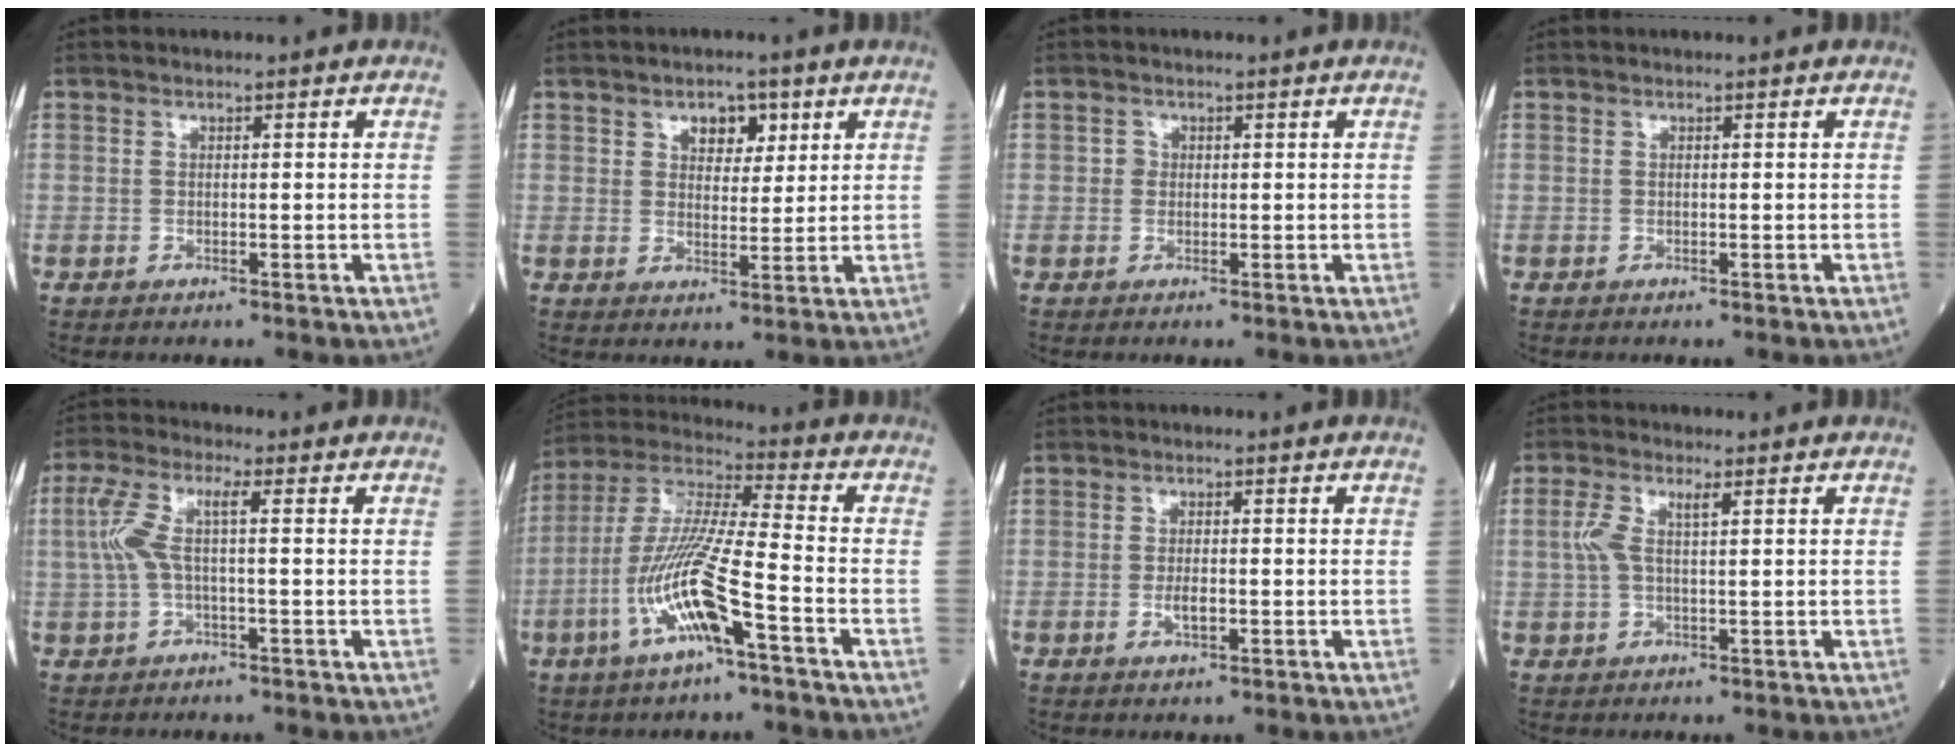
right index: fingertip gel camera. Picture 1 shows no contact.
{"total": 4.5, "force": [2.3, 2.6, 2.8], "torque": [-0.035, 0.005, 0.035]}
{"total": 0.6, "force": [0.1, 0.4, 0.4], "torque": [-0.013, 0.007, 0.003]}
{"total": 0.0}
{"total": 5.7, "force": [0.5, 1.3, 5.6], "torque": [-0.143, 0.027, 0.008]}
{"total": 14.1, "force": [-5.3, 1.1, 13.1], "torque": [-0.273, -0.003, -0.104]}
{"total": 2.0, "force": [-0.6, 0.7, 1.8], "torque": [-0.034, 0.000, -0.006]}
{"total": 3.8, "force": [1.1, 1.0, 3.5], "torque": [-0.093, 0.018, 0.023]}